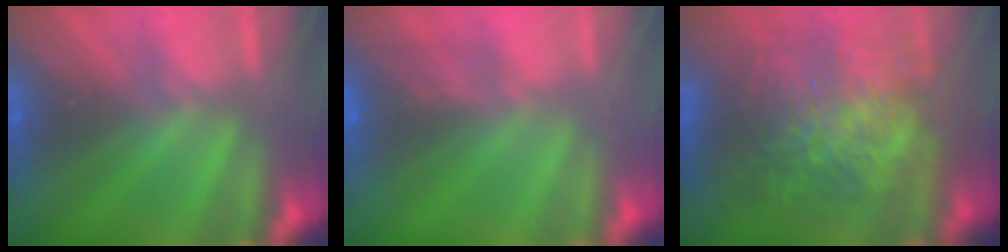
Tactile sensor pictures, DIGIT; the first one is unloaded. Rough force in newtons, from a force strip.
{"total": 1.2}
{"total": 7.6}